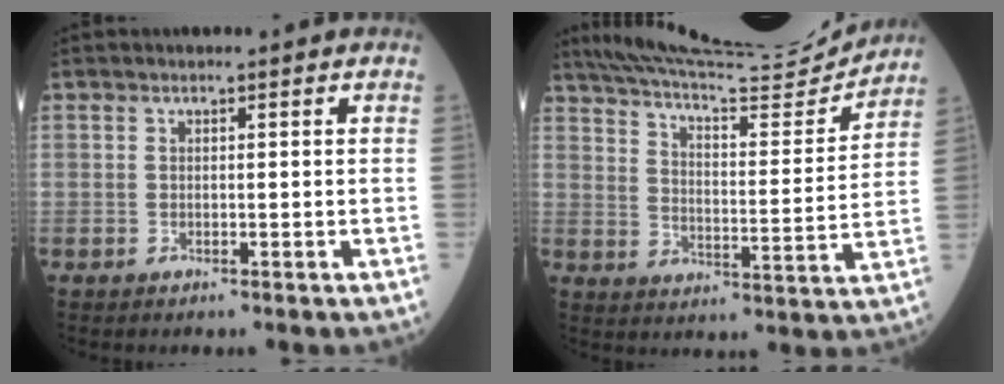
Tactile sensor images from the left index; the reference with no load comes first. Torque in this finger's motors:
{"motor_torque": [0.22, -0.50, -0.08, -0.01]}